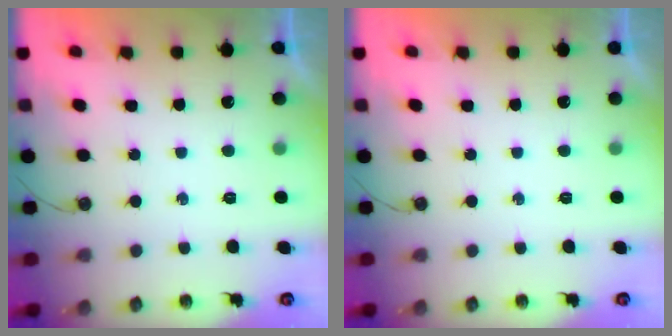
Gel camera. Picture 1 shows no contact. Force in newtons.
{"total": 0.0}